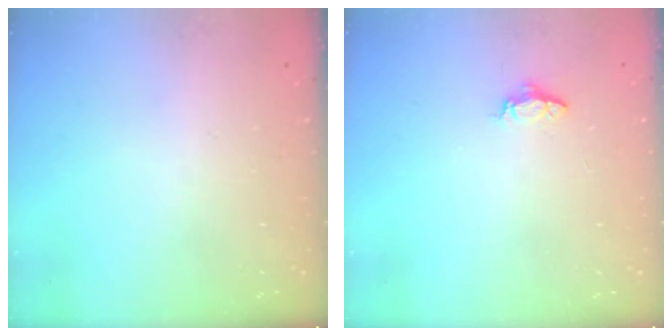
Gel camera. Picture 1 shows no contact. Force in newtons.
{"total": 3.6, "press": 3.5, "slide": 0.4}